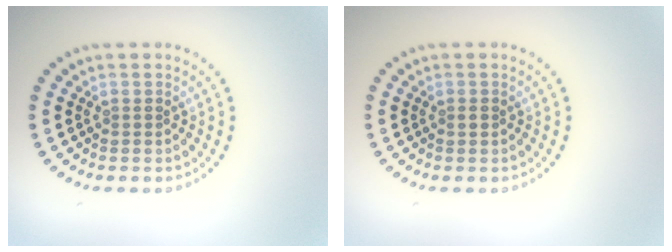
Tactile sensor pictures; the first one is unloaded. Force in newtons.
{"total": 0.6, "press": 0.6, "slide": 0.1}